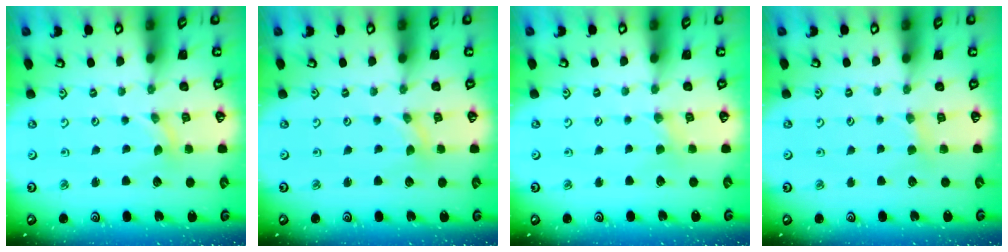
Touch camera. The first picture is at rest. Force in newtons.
{"total": 0.0}
{"total": 1.5, "press": 1.4, "slide": 0.3}
{"total": 2.2, "press": 2.2, "slide": 0.4}